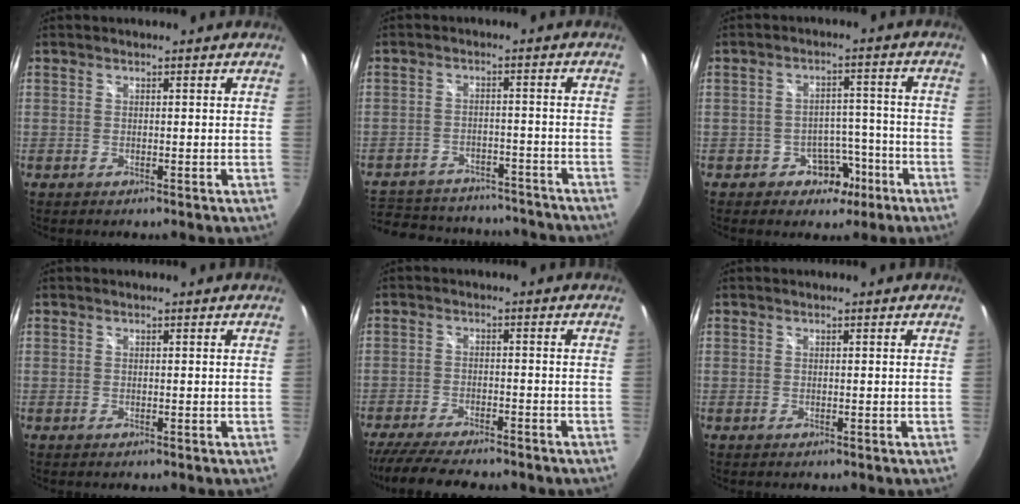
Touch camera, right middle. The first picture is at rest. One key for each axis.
{"total": 24.8, "fx": -20.3, "fy": 10.5, "fz": 9.6, "tx": -0.217, "ty": 0.016, "tz": -0.261}
{"total": 6.3, "fx": -3.7, "fy": 4.6, "fz": 2.2, "tx": -0.046, "ty": 0.019, "tz": -0.042}
{"total": 0.0}
{"total": 13.6, "fx": -11.5, "fy": 2.6, "fz": 6.7, "tx": -0.143, "ty": -0.033, "tz": -0.181}
{"total": 0.0}